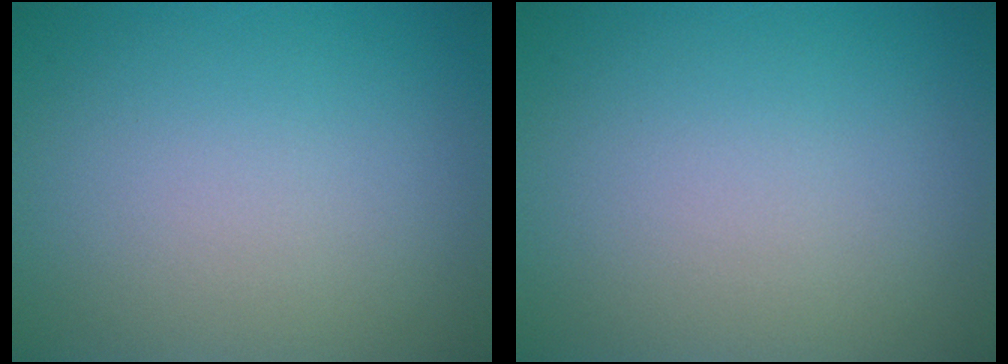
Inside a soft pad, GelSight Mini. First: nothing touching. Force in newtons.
{"total": 0.0}